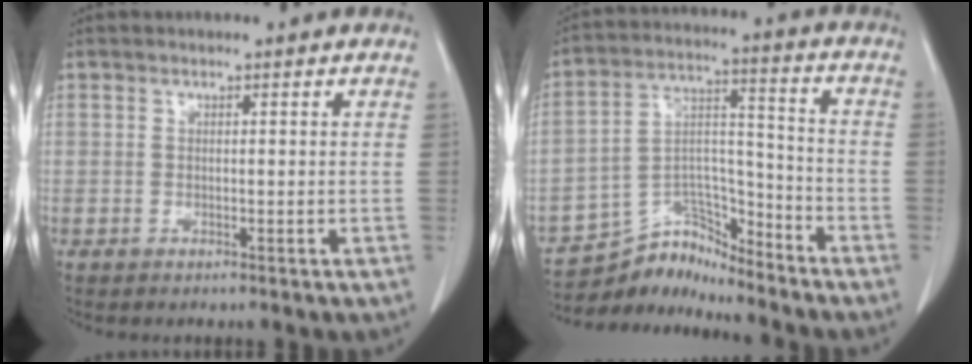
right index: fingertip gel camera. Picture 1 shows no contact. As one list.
[{"total": 9.2, "force": [-8.9, 2.2, 0.3], "torque": [0.000, 0.050, -0.163]}]